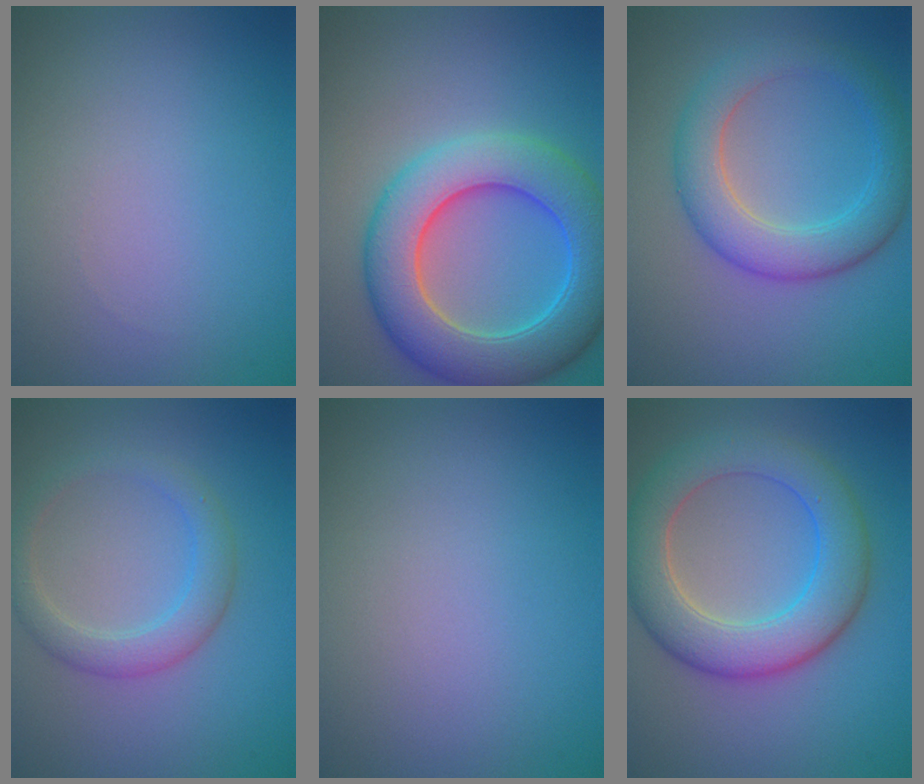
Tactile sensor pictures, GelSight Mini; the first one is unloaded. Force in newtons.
{"total": 8.7, "press": 8.7, "slide": 0.1}
{"total": 5.2, "press": 5.2, "slide": 0.1}
{"total": 2.9, "press": 2.9, "slide": 0.2}
{"total": 0.0}
{"total": 6.9, "press": 6.9, "slide": 0.1}